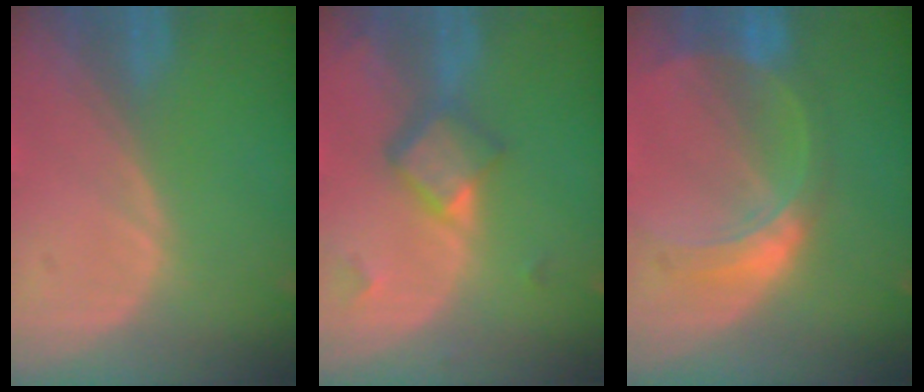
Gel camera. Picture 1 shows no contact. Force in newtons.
{"total": 5.8, "press": 5.0, "slide": 3.0}
{"total": 7.5, "press": 6.6, "slide": 3.7}